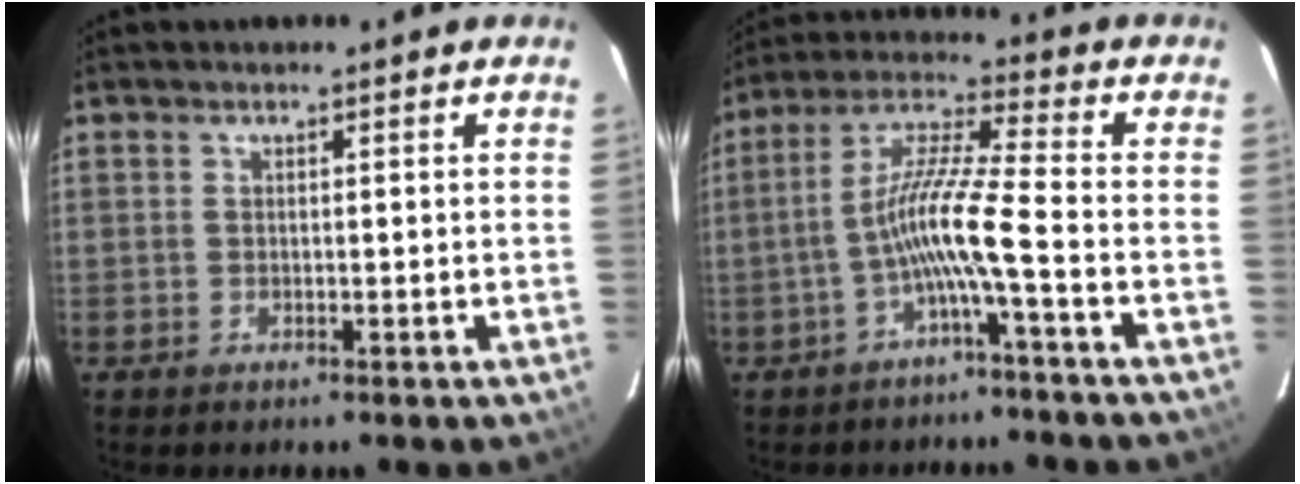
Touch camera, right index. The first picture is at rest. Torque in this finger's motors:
{"motor_torque": [1.41, -0.72, 0.83, 0.21]}